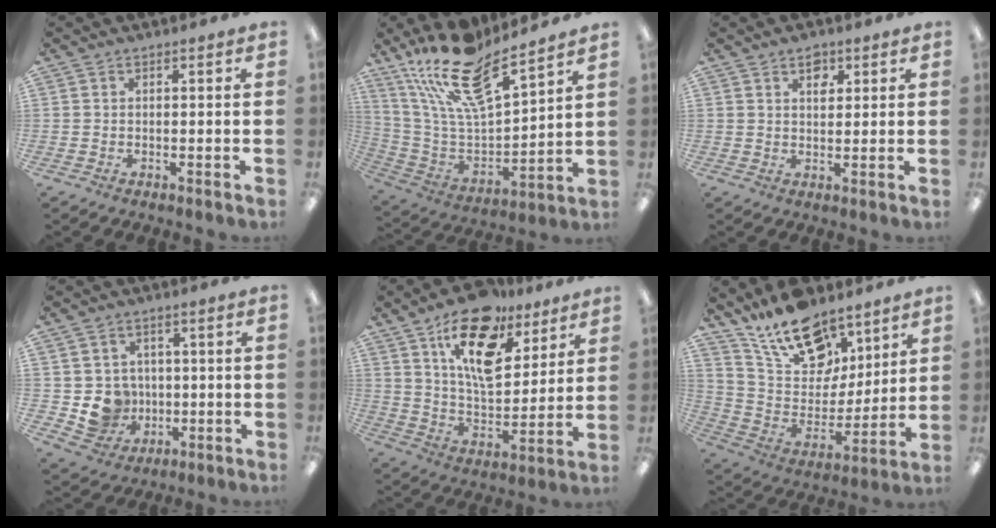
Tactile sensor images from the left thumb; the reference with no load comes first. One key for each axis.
{"total": 20.7, "fx": 15.4, "fy": 6.8, "fz": 12.1, "tx": -0.226, "ty": -0.102, "tz": 0.271}
{"total": 4.0, "fx": 2.4, "fy": 2.3, "fz": 2.1, "tx": -0.007, "ty": -0.013, "tz": 0.036}
{"total": 8.0, "fx": -0.1, "fy": 7.9, "fz": 1.5, "tx": -0.047, "ty": 0.006, "tz": 0.012}
{"total": 20.2, "fx": 11.7, "fy": 10.5, "fz": 12.7, "tx": -0.198, "ty": -0.053, "tz": 0.202}
{"total": 19.2, "fx": 13.8, "fy": 10.3, "fz": 8.3, "tx": -0.151, "ty": -0.083, "tz": 0.253}